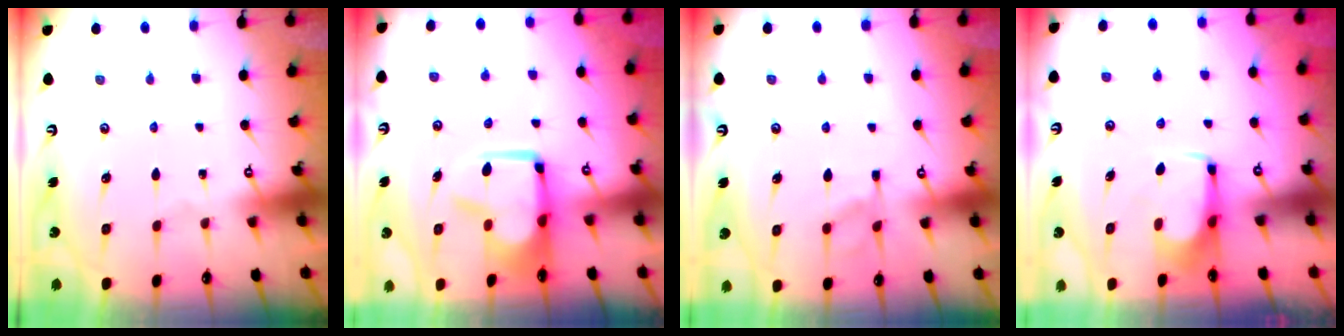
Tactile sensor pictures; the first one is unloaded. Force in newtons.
{"total": 4.9, "press": 4.7, "slide": 1.4}
{"total": 7.7, "press": 7.7, "slide": 0.6}
{"total": 1.8, "press": 1.6, "slide": 0.6}